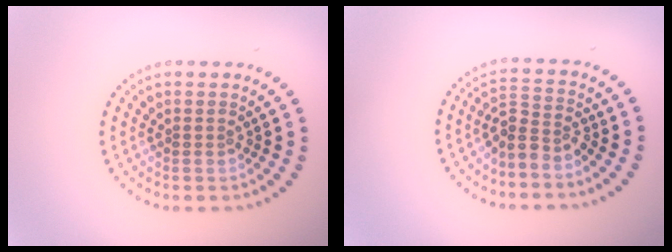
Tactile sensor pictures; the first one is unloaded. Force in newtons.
{"total": 2.6, "press": 1.9, "slide": 1.7}